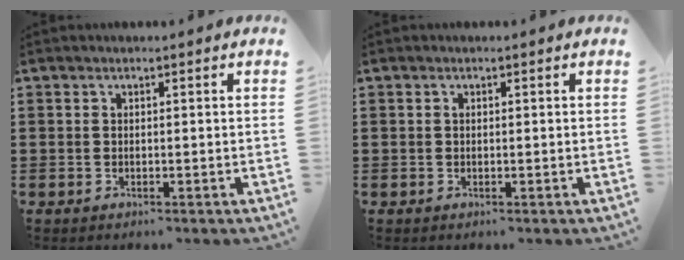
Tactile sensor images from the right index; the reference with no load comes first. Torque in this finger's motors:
{"motor_torque": [0.41, 0.27, 0.09, 0.02]}